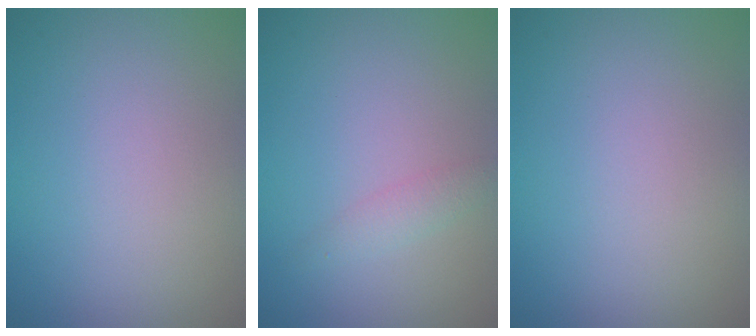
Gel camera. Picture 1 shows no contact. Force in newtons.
{"total": 1.3, "press": 1.3, "slide": 0.1}
{"total": 0.0}